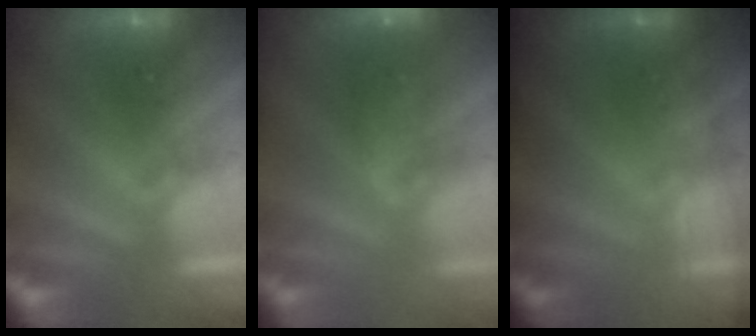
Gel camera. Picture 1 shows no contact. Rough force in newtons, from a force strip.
{"total": 7.8}
{"total": 1.8}